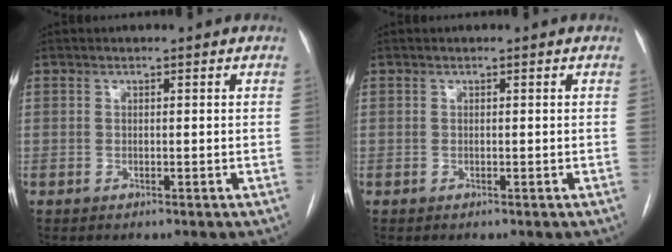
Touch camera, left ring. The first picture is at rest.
{"total": 0.0}